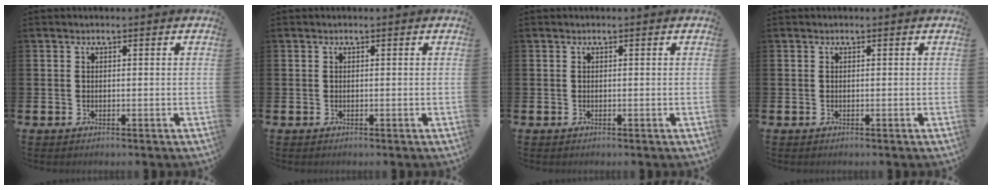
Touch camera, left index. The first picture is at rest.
{"total": 0.0}
{"total": 0.0}
{"total": 0.0}